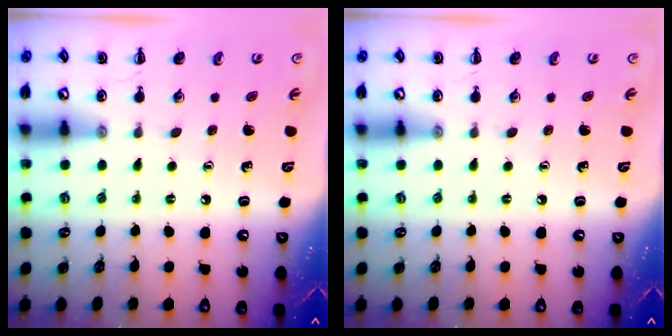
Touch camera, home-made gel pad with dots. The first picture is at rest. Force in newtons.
{"total": 0.0}